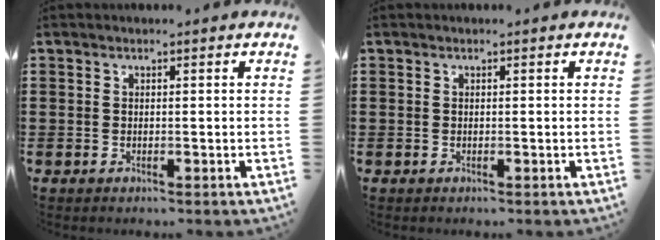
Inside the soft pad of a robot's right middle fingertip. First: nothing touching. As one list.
[{"total": 0.0}]